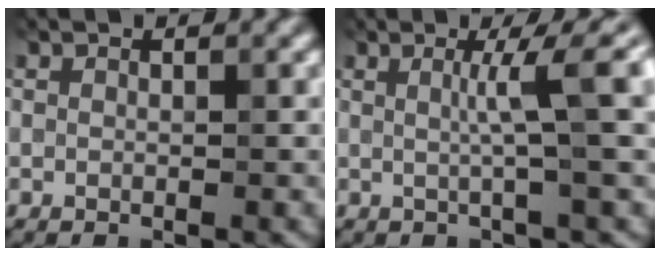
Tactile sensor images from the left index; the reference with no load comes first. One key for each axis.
{"total": 4.3, "fx": 0.7, "fy": 0.1, "fz": 4.2, "tx": -0.067, "ty": 0.013, "tz": 0.008}